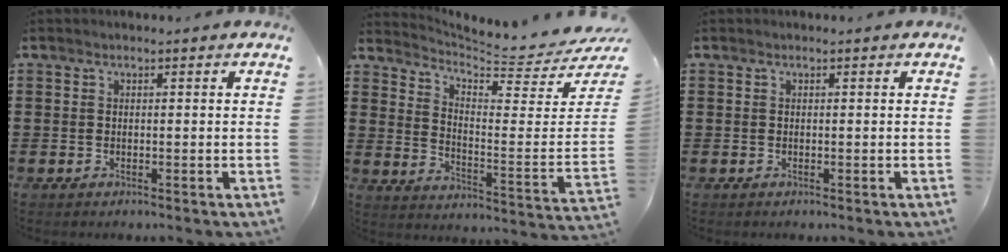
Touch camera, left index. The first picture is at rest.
{"total": 4.8, "force": [4.5, -0.4, 1.6], "torque": [-0.051, -0.057, 0.069]}
{"total": 0.0}